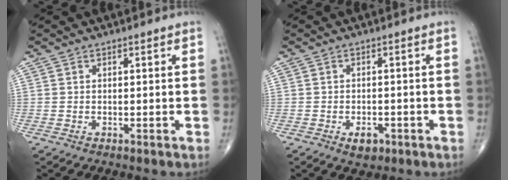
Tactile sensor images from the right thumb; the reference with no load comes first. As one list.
[{"total": 3.3, "force": [-1.6, 2.0, 2.0], "torque": [-0.018, 0.004, -0.020]}]